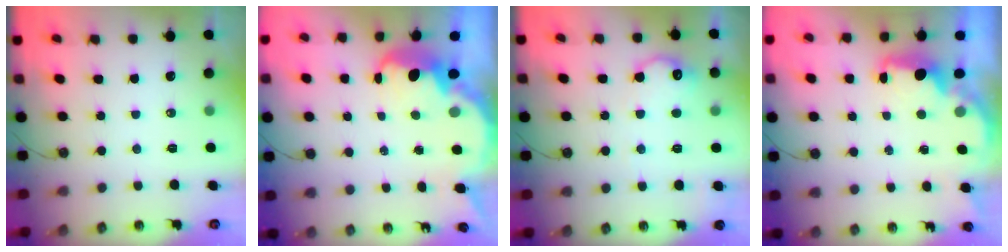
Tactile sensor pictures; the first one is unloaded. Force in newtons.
{"total": 5.8, "press": 5.8, "slide": 0.3}
{"total": 11.8, "press": 11.8, "slide": 0.4}
{"total": 2.2, "press": 2.1, "slide": 0.7}